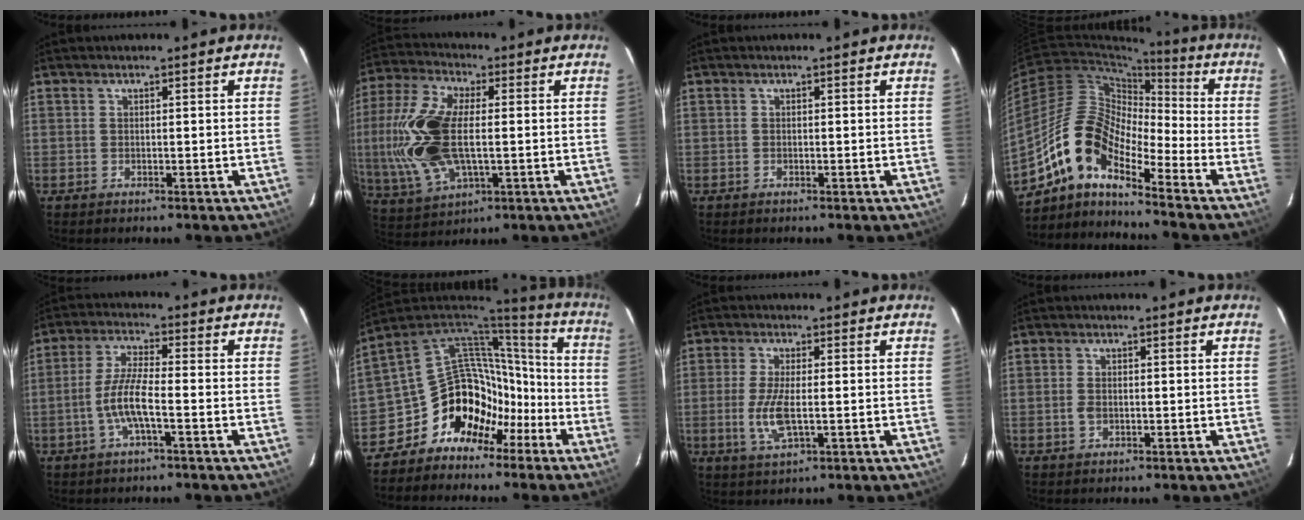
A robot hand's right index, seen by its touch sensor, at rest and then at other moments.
{"total": 18.4, "force": [-0.3, 9.2, 15.9], "torque": [-0.358, 0.003, -0.001]}
{"total": 0.0}
{"total": 12.7, "force": [-9.0, 4.6, 7.6], "torque": [-0.127, 0.011, -0.186]}
{"total": 6.7, "force": [-2.6, 0.9, 6.1], "torque": [-0.130, 0.002, -0.049]}
{"total": 17.2, "force": [-9.8, 12.5, 6.5], "torque": [-0.117, 0.070, -0.156]}
{"total": 7.0, "force": [-1.4, 2.1, 6.5], "torque": [-0.137, -0.010, -0.026]}
{"total": 1.9, "force": [-0.5, 1.3, 1.3], "torque": [-0.029, 0.002, -0.009]}